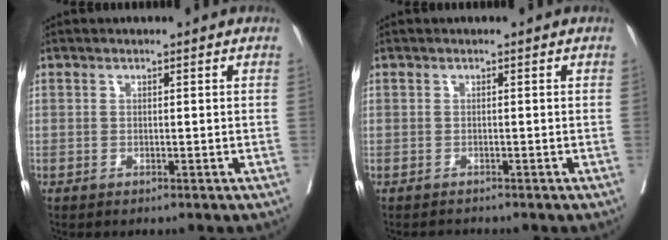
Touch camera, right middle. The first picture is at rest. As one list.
[{"total": 0.8, "force": [-0.7, 0.2, -0.2], "torque": [-0.006, -0.006, -0.013]}]